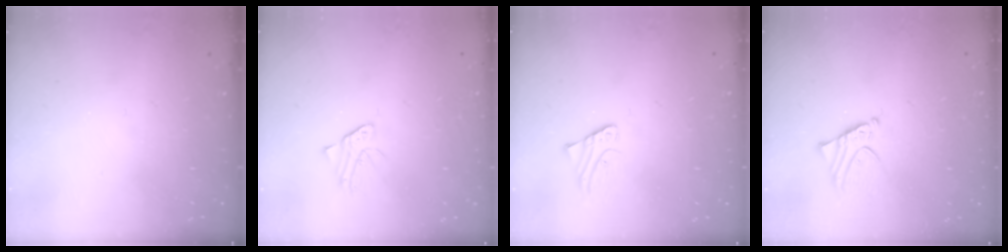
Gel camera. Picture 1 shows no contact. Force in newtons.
{"total": 1.8, "press": 1.7, "slide": 0.1}
{"total": 1.3, "press": 1.3, "slide": 0.1}
{"total": 2.9, "press": 2.9, "slide": 0.3}